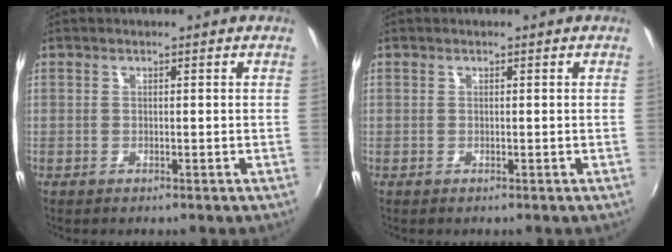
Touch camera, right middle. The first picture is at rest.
{"total": 0.0}